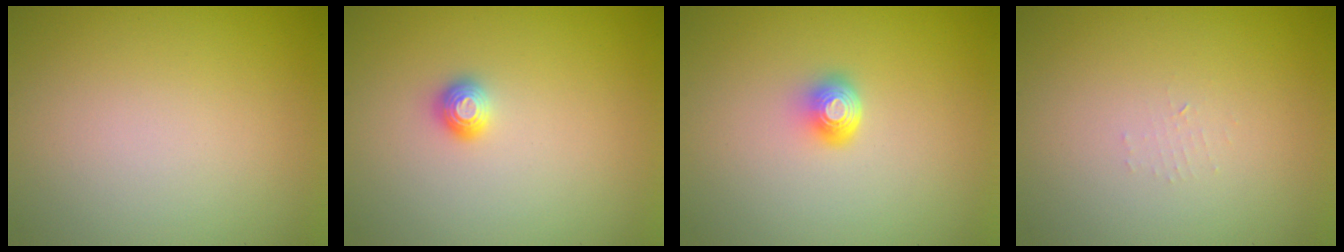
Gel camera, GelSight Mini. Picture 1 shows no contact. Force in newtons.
{"total": 1.1, "press": 1.0, "slide": 0.2}
{"total": 2.1, "press": 1.4, "slide": 1.6}
{"total": 0.7, "press": 0.7, "slide": 0.1}